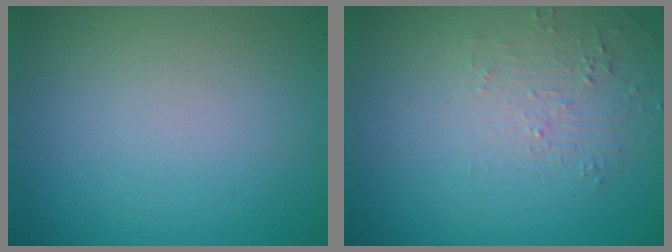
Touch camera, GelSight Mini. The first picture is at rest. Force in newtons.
{"total": 1.7, "press": 0.5, "slide": 1.7}